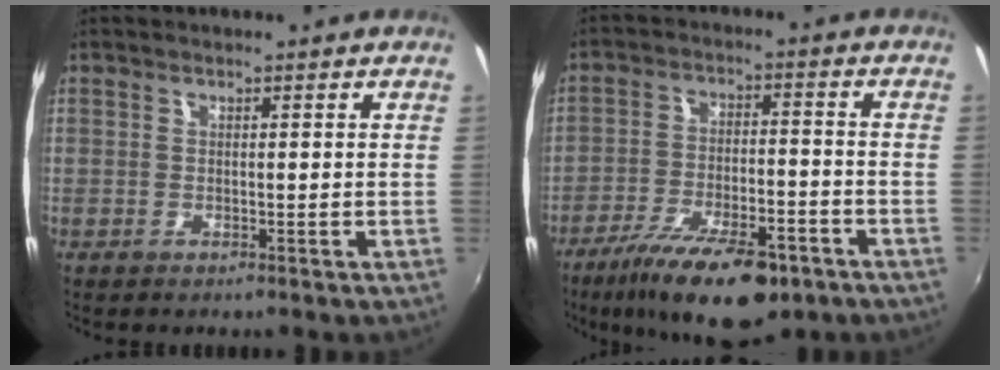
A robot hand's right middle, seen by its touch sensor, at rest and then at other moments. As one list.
[{"total": 16.5, "force": [-11.1, 5.5, 10.8], "torque": [-0.208, -0.034, -0.177]}]